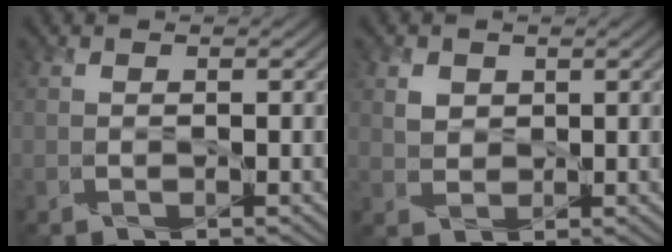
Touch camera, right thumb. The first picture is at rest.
{"total": 2.0, "force": [1.2, 1.6, 0.3], "torque": [-0.013, -0.003, 0.023]}